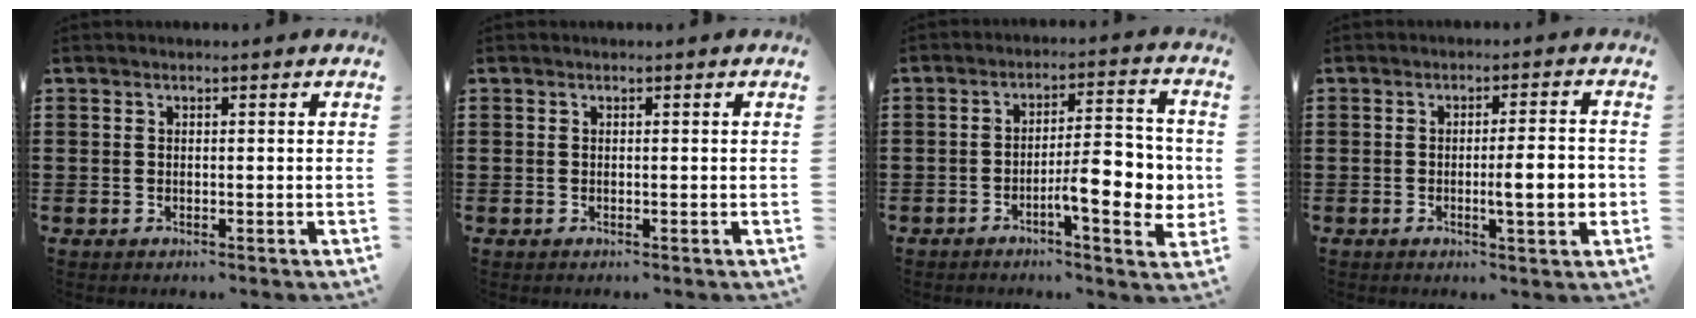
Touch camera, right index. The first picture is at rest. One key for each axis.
{"total": 0.0}
{"total": 9.2, "fx": -2.2, "fy": 2.7, "fz": 8.5, "tx": -0.114, "ty": -0.003, "tz": -0.038}
{"total": 5.7, "fx": -0.9, "fy": 0.7, "fz": 5.6, "tx": -0.079, "ty": -0.011, "tz": -0.020}